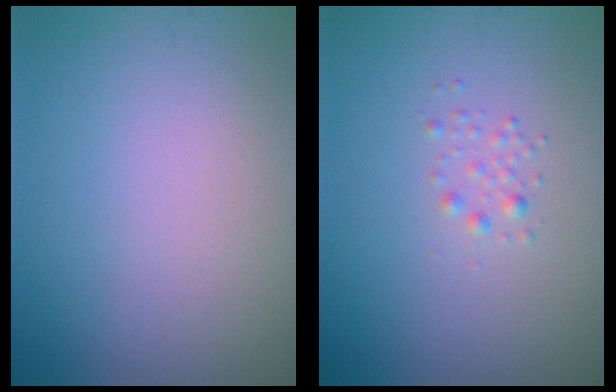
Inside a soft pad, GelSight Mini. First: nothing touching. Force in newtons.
{"total": 0.8, "press": 0.8, "slide": 0.1}